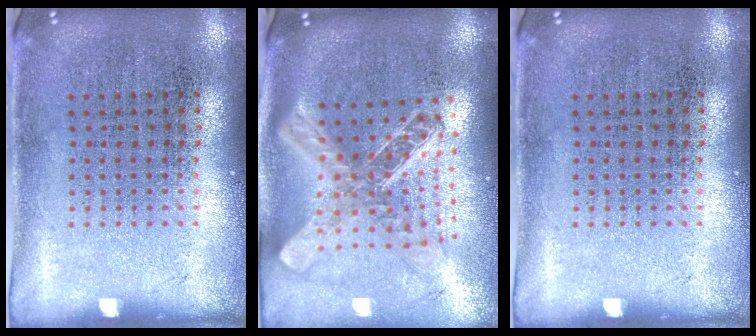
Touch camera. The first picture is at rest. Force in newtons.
{"total": 2.6, "press": 2.0, "slide": 1.6}
{"total": 0.0}